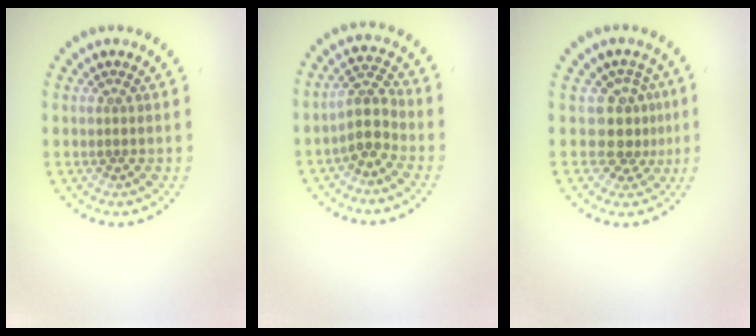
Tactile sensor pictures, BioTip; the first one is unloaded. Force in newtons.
{"total": 2.9, "press": 2.2, "slide": 1.9}
{"total": 3.0, "press": 2.1, "slide": 2.1}